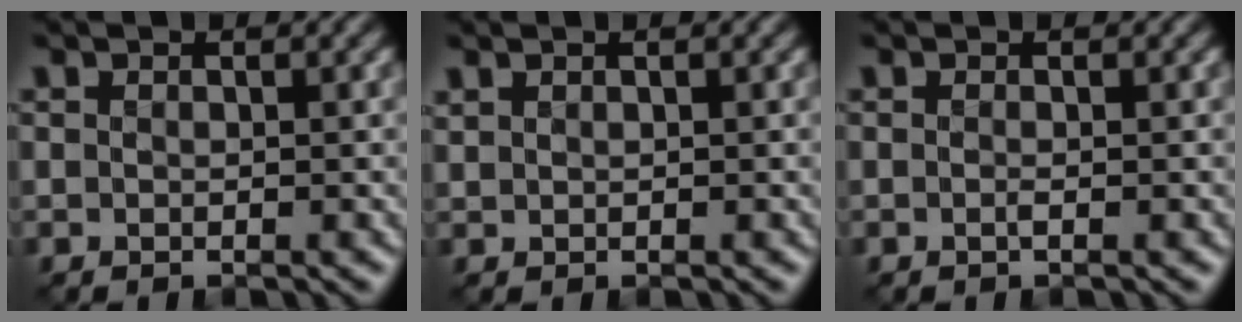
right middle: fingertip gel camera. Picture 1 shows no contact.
{"total": 0.5, "force": [0.4, 0.2, 0.2], "torque": [-0.004, 0.000, 0.013]}
{"total": 0.6, "force": [-0.2, 0.1, 0.5], "torque": [-0.010, -0.003, -0.004]}